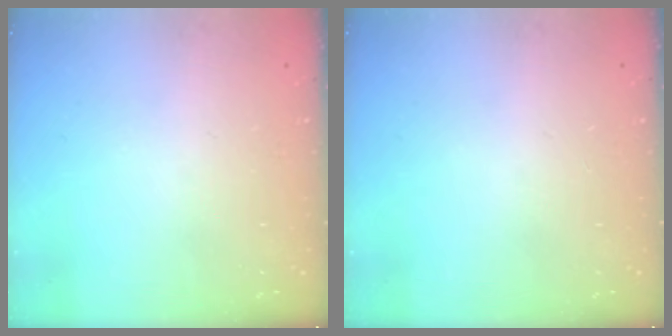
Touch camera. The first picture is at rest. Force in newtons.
{"total": 0.0}